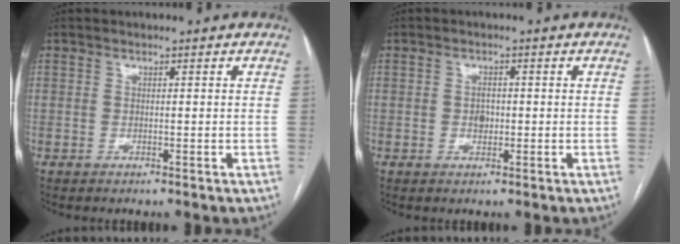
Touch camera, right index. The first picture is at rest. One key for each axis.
{"total": 1.8, "fx": -0.2, "fy": 1.2, "fz": 1.3, "tx": -0.023, "ty": 0.002, "tz": -0.001}